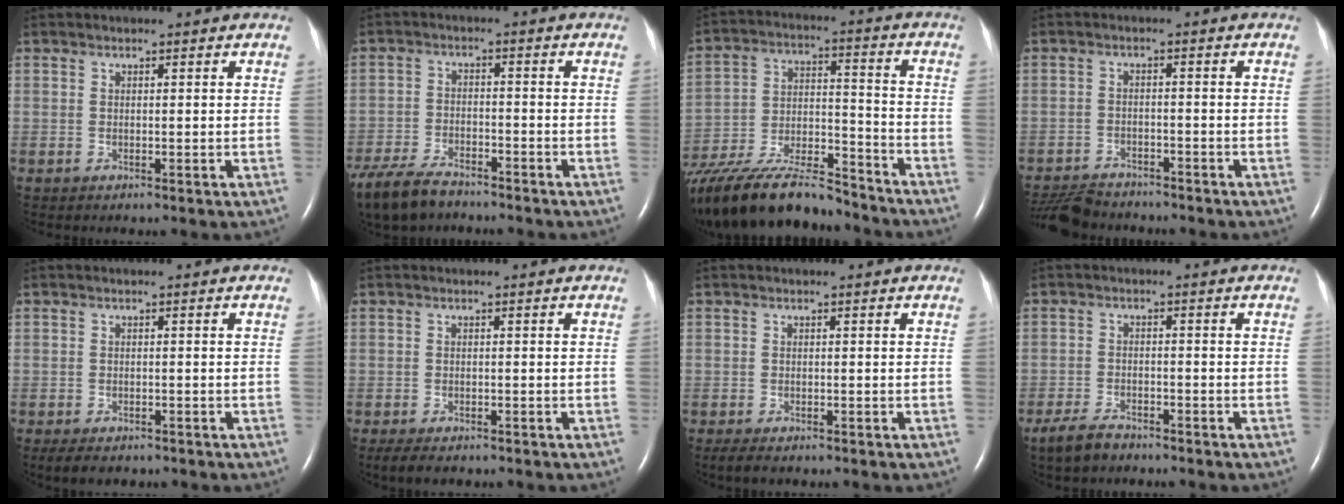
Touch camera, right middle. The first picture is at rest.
{"total": 10.0, "force": [-8.2, 3.3, 4.7], "torque": [-0.095, -0.022, -0.143]}
{"total": 23.4, "force": [-20.1, 4.7, 11.1], "torque": [-0.239, -0.031, -0.339]}
{"total": 8.0, "force": [-7.5, 2.0, 1.8], "torque": [-0.034, -0.011, -0.123]}
{"total": 4.0, "force": [-3.1, 1.7, 1.9], "torque": [-0.031, -0.007, -0.039]}
{"total": 3.7, "force": [-2.8, 1.2, 2.0], "torque": [-0.039, -0.010, -0.037]}
{"total": 2.5, "force": [-1.9, 0.7, 1.4], "torque": [-0.032, -0.008, -0.026]}
{"total": 4.2, "force": [-3.6, 1.4, 1.8], "torque": [-0.048, -0.006, -0.063]}